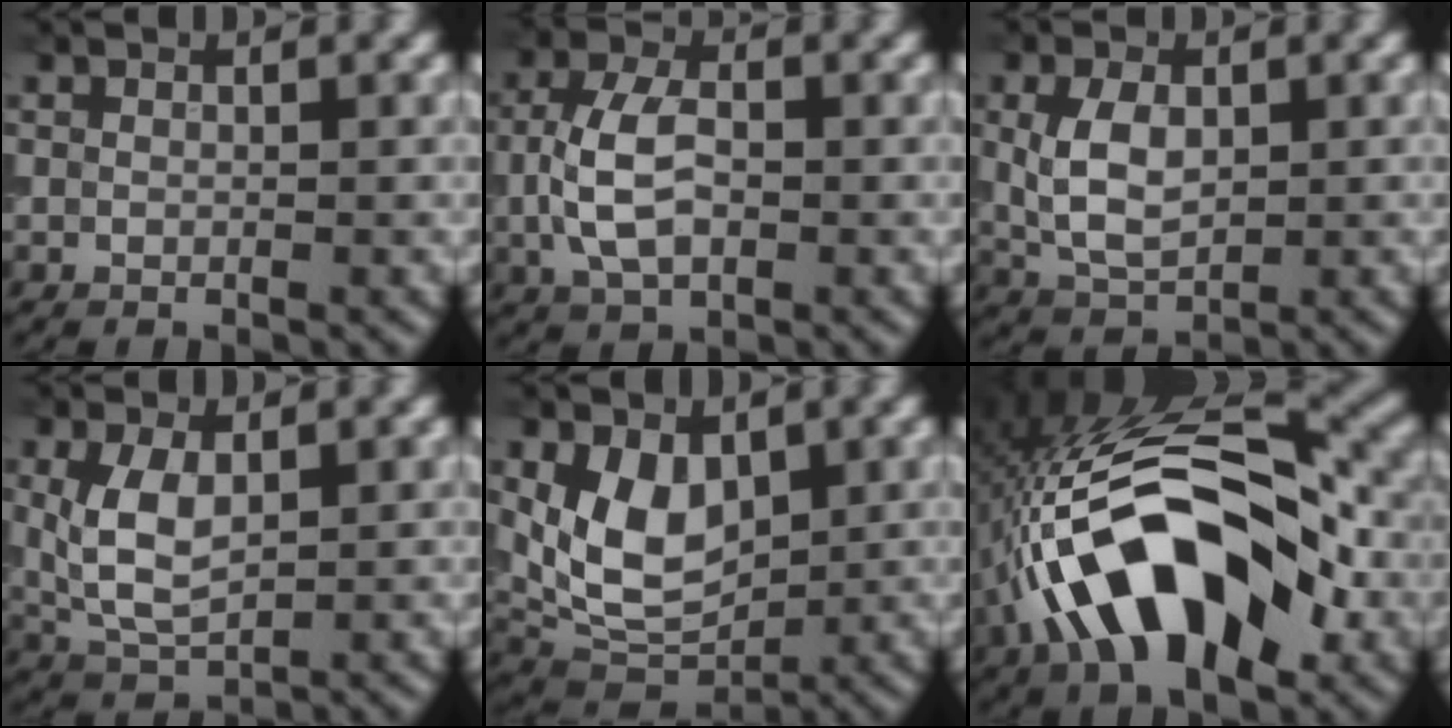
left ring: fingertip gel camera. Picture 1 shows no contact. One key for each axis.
{"total": 5.2, "fx": -0.4, "fy": 3.0, "fz": 4.2, "tx": -0.090, "ty": 0.002, "tz": -0.011}
{"total": 4.6, "fx": 0.4, "fy": 2.8, "fz": 3.6, "tx": -0.081, "ty": 0.003, "tz": 0.014}
{"total": 4.4, "fx": 0.8, "fy": 2.4, "fz": 3.7, "tx": -0.084, "ty": 0.002, "tz": 0.019}
{"total": 6.7, "fx": 1.4, "fy": 4.4, "fz": 4.8, "tx": -0.095, "ty": -0.012, "tz": 0.029}
{"total": 13.9, "fx": -3.7, "fy": 6.6, "fz": 11.7, "tx": -0.196, "ty": 0.029, "tz": -0.077}